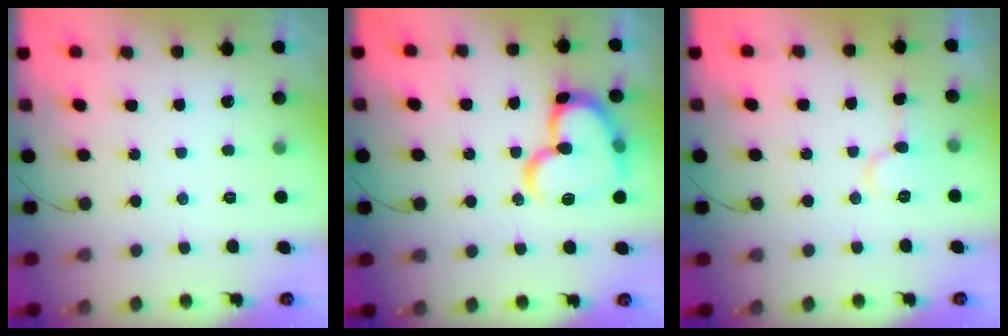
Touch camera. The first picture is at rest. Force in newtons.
{"total": 18.3, "press": 18.2, "slide": 2.0}
{"total": 6.8, "press": 6.8, "slide": 0.3}